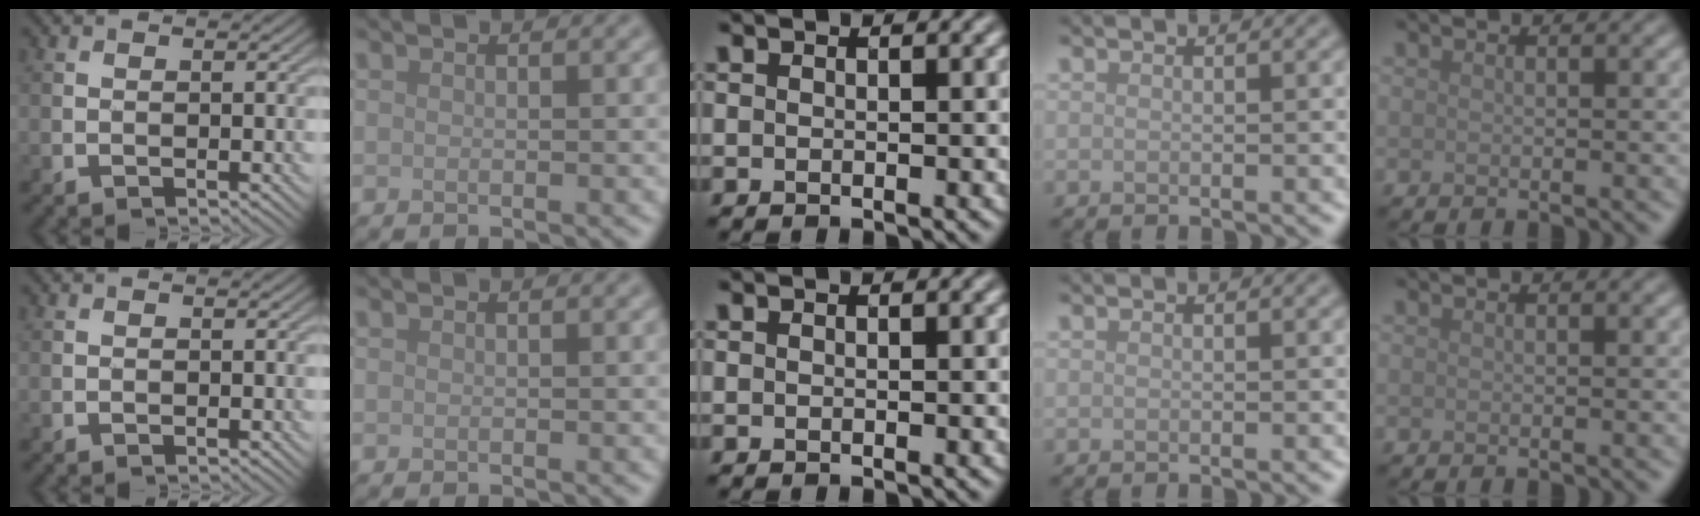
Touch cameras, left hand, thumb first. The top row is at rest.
{}